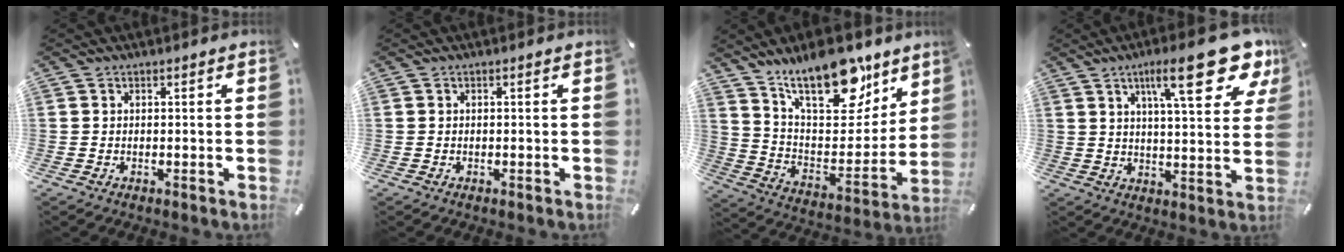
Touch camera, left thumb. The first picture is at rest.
{"total": 0.0}
{"total": 22.7, "force": [16.6, 9.9, 11.9], "torque": [-0.189, -0.109, 0.290]}
{"total": 20.4, "force": [10.4, 6.1, 16.5], "torque": [-0.239, -0.048, 0.154]}